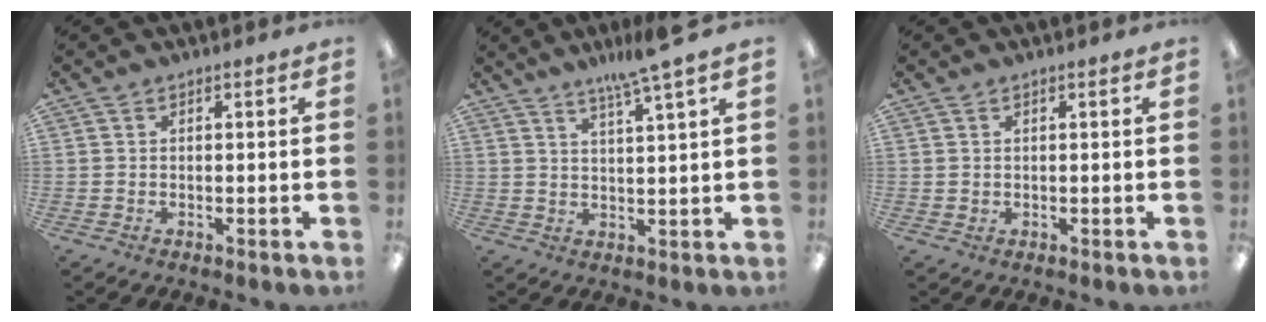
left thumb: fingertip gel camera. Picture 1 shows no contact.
{"total": 7.0, "force": [5.4, -0.6, 4.3], "torque": [-0.091, -0.019, 0.091]}
{"total": 0.7, "force": [0.5, 0.4, 0.3], "torque": [-0.005, 0.002, 0.009]}